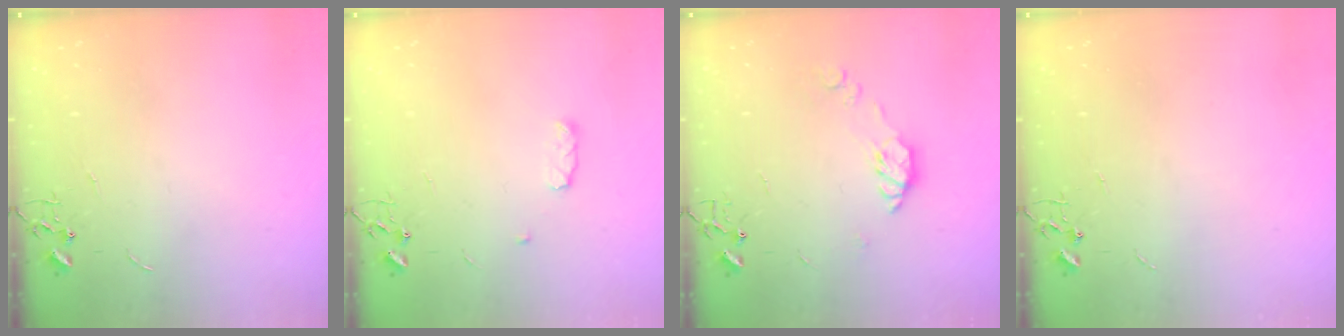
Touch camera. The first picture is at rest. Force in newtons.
{"total": 5.0, "press": 4.9, "slide": 0.8}
{"total": 7.6, "press": 7.6, "slide": 0.4}
{"total": 0.0}